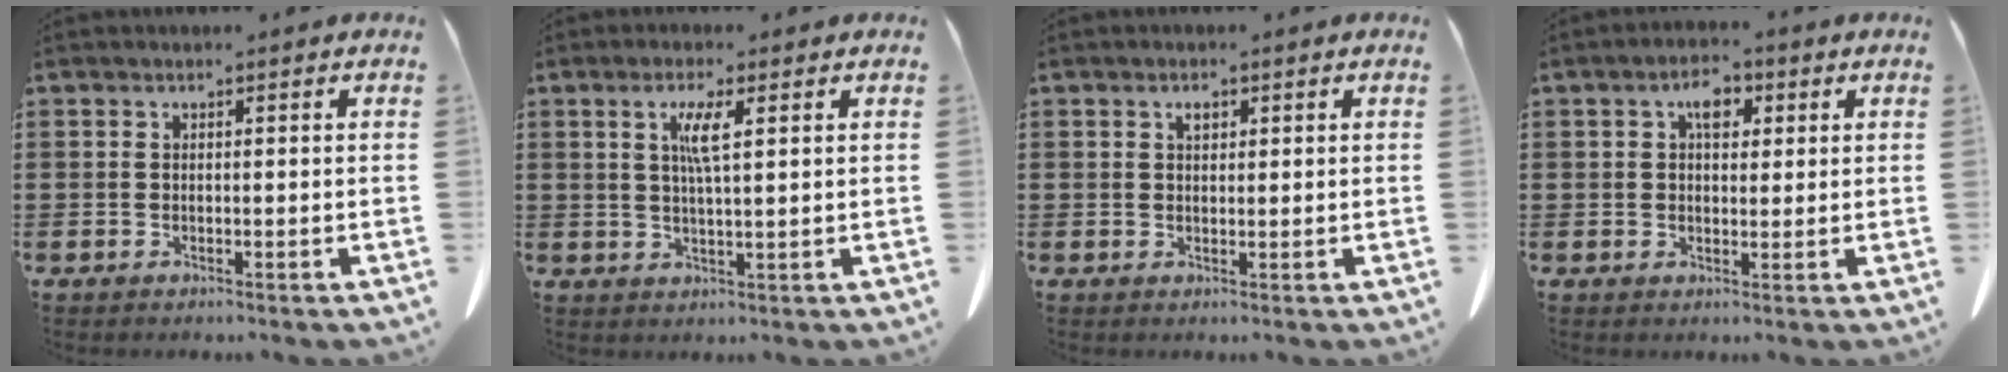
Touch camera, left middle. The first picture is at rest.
{"total": 4.1, "force": [1.5, 0.5, 3.8], "torque": [-0.079, 0.005, 0.022]}
{"total": 1.4, "force": [0.7, 0.7, 1.0], "torque": [-0.014, 0.002, 0.010]}
{"total": 4.1, "force": [1.6, 2.3, 3.1], "torque": [-0.051, 0.007, 0.022]}